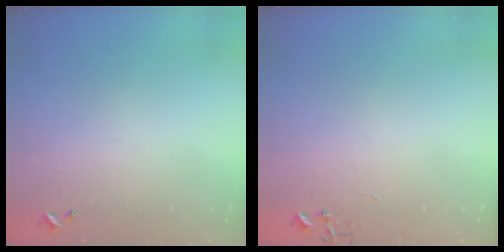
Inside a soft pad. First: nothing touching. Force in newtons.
{"total": 0.0}